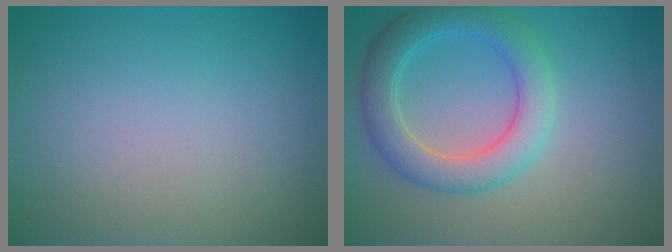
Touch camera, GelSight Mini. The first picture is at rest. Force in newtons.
{"total": 4.6, "press": 4.6, "slide": 0.2}